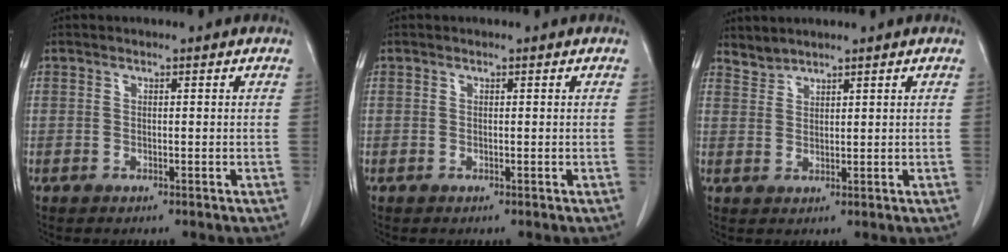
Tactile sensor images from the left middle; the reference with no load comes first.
{"total": 0.0}
{"total": 2.0, "force": [2.0, 0.0, -0.3], "torque": [0.003, 0.003, 0.045]}